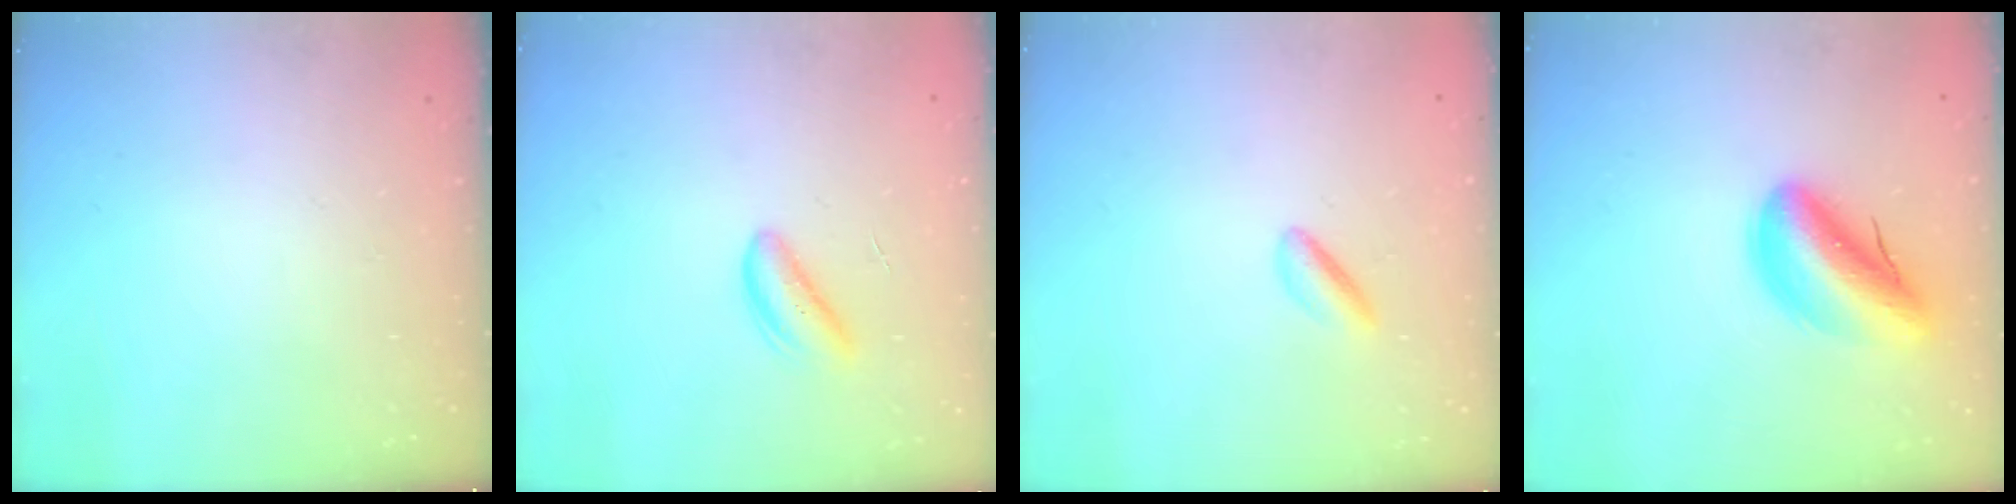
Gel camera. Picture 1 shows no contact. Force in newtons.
{"total": 2.9, "press": 2.9, "slide": 0.5}
{"total": 2.5, "press": 2.3, "slide": 0.9}
{"total": 11.9, "press": 11.4, "slide": 3.3}